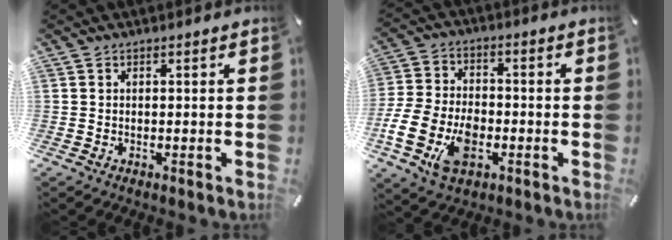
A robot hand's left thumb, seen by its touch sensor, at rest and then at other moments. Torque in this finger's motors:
{"motor_torque": [1.04, 3.64, 1.72, 0.82, 0.27]}